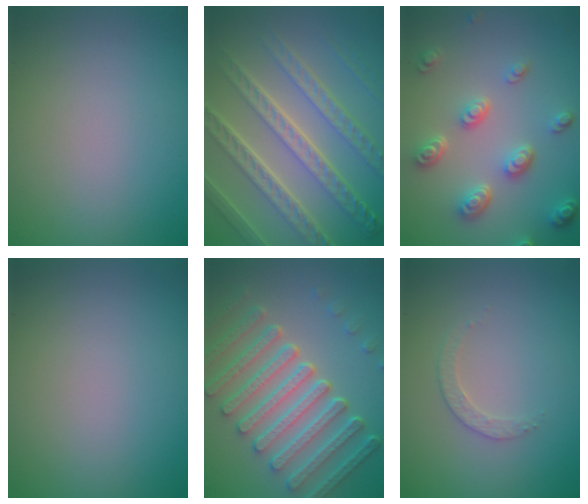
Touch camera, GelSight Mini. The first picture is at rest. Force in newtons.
{"total": 8.8, "press": 6.2, "slide": 6.2}
{"total": 4.7, "press": 3.6, "slide": 3.0}
{"total": 0.0}
{"total": 7.9, "press": 6.0, "slide": 5.1}
{"total": 1.6, "press": 1.5, "slide": 0.3}